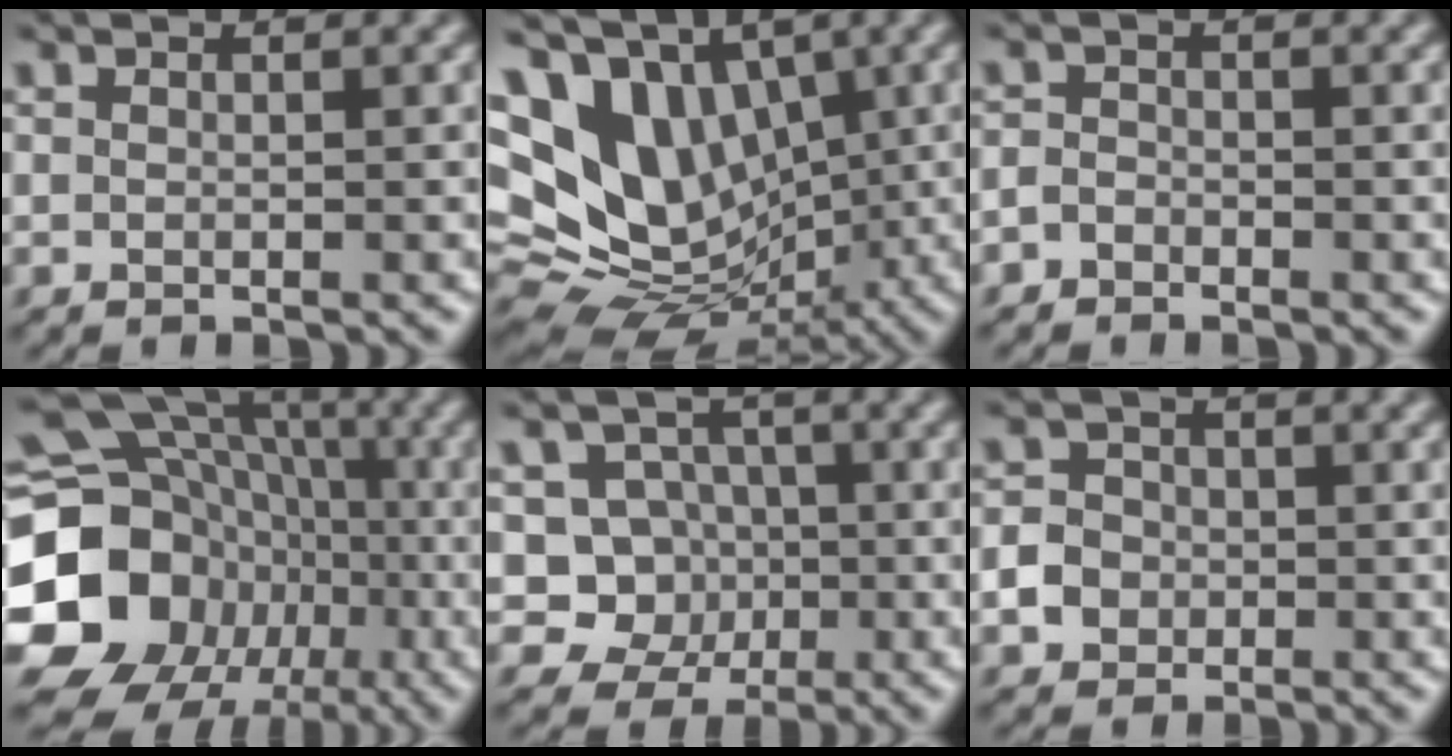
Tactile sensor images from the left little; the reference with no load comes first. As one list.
[{"total": 13.3, "force": [2.7, 9.9, 8.4], "torque": [-0.162, 0.002, 0.059]}, {"total": 1.3, "force": [-1.0, 0.9, 0.2], "torque": [0.008, 0.002, -0.023]}, {"total": 22.1, "force": [-5.2, 19.5, 8.8], "torque": [-0.178, -0.020, -0.120]}, {"total": 5.0, "force": [-0.4, 4.7, 1.7], "torque": [-0.004, -0.003, -0.030]}, {"total": 2.9, "force": [-0.9, 2.6, 1.0], "torque": [-0.006, 0.000, -0.023]}]